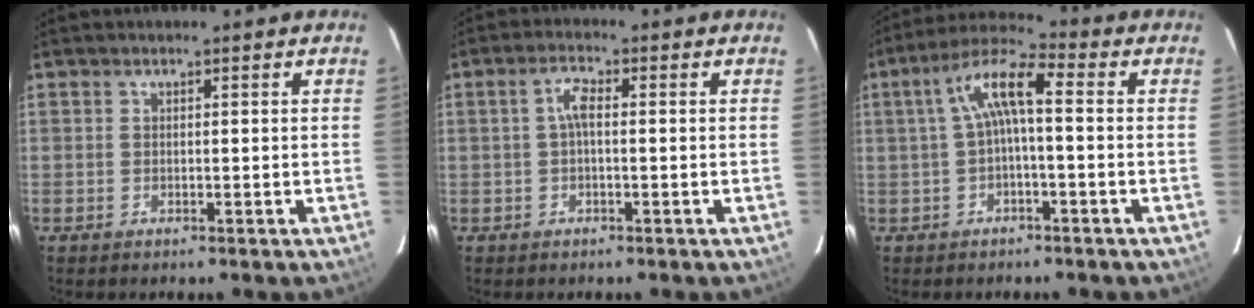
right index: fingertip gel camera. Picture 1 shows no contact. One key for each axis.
{"total": 2.8, "fx": 0.0, "fy": 1.0, "fz": 2.6, "tx": -0.054, "ty": 0.010, "tz": -0.001}
{"total": 7.7, "fx": 0.0, "fy": 1.8, "fz": 7.5, "tx": -0.155, "ty": 0.025, "tz": 0.000}